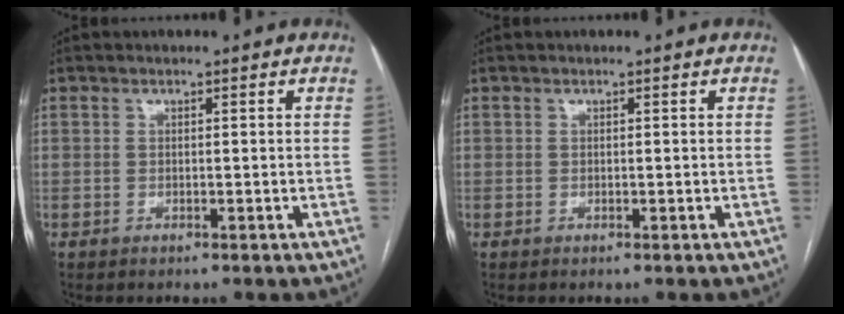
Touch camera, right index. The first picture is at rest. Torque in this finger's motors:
{"motor_torque": [0.14, 0.11, 0.02, 0.01]}